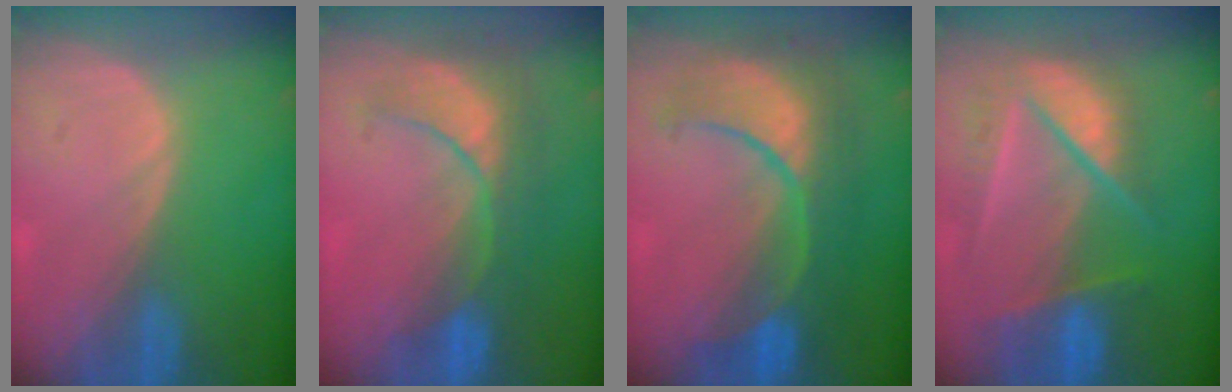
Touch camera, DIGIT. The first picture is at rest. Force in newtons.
{"total": 8.0, "press": 7.9, "slide": 1.3}
{"total": 10.3, "press": 10.3, "slide": 1.1}
{"total": 9.7, "press": 8.2, "slide": 5.1}